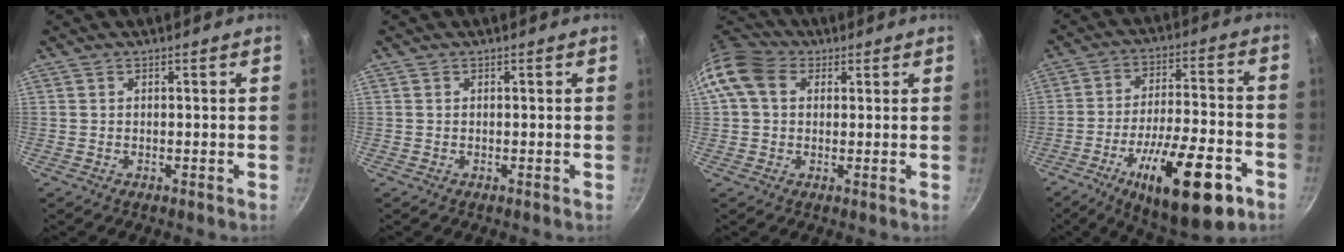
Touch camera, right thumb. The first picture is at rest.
{"total": 0.0}
{"total": 9.1, "force": [2.4, 6.9, 5.4], "torque": [-0.084, 0.013, 0.026]}
{"total": 21.2, "force": [-10.3, 6.8, 17.2], "torque": [-0.246, 0.038, -0.154]}